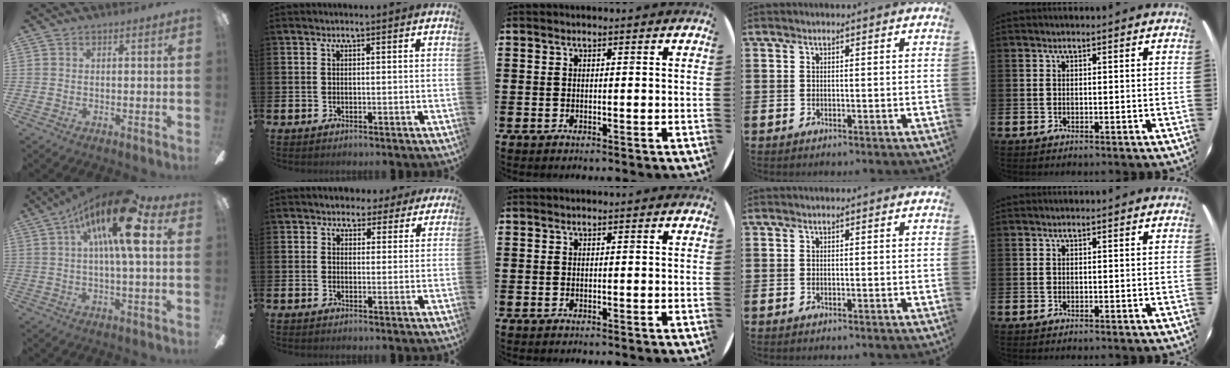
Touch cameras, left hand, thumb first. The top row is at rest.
{"thumb": {"total": 18.7, "force": [7.1, 5.5, 16.4], "torque": [-0.274, -0.017, 0.104]}, "index": {"total": 3.4, "force": [2.7, 2.1, 0.2], "torque": [-0.004, -0.012, 0.043]}}